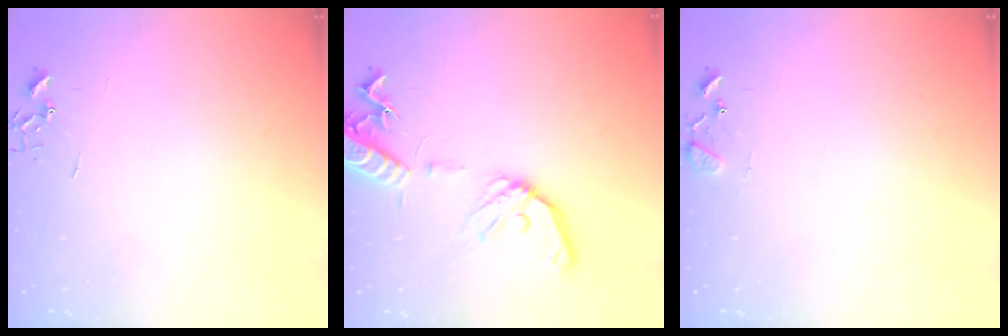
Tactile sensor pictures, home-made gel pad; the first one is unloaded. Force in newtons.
{"total": 16.3, "press": 16.0, "slide": 3.2}
{"total": 8.4, "press": 8.4, "slide": 0.7}